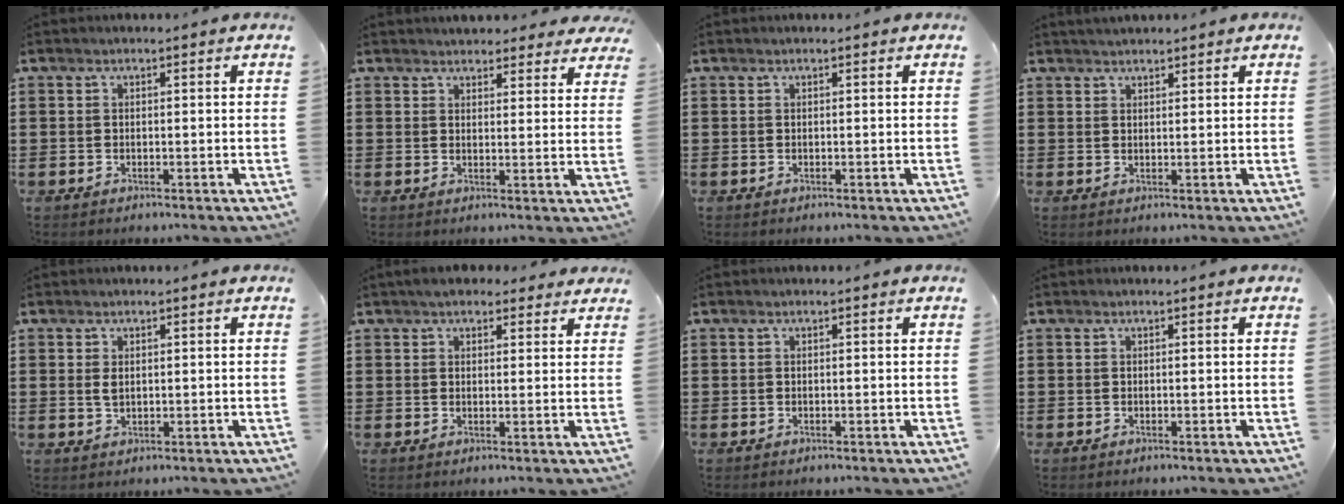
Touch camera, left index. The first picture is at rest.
{"total": 3.4, "force": [3.3, 0.9, 0.1], "torque": [-0.006, -0.011, 0.060]}
{"total": 0.0}
{"total": 1.5, "force": [1.5, 0.3, 0.2], "torque": [-0.006, 0.002, 0.029]}
{"total": 1.6, "force": [0.3, 0.9, 1.2], "torque": [-0.036, 0.002, 0.002]}
{"total": 3.1, "force": [2.5, 1.6, 0.8], "torque": [-0.016, 0.001, 0.046]}
{"total": 0.0}
{"total": 0.0}